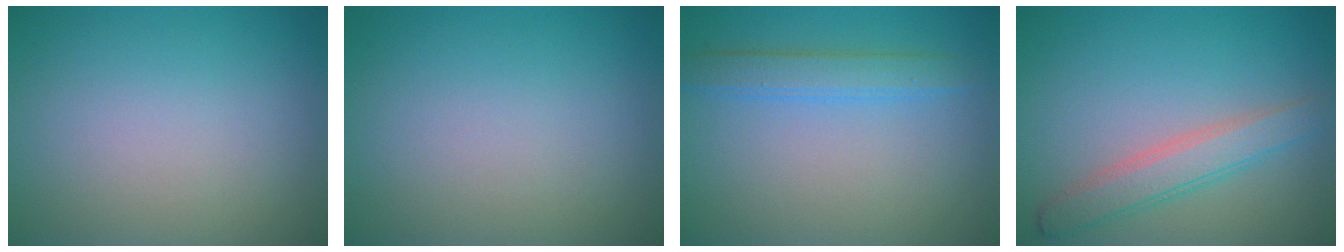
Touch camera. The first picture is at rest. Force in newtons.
{"total": 0.0}
{"total": 2.0, "press": 2.0, "slide": 0.1}
{"total": 3.5, "press": 3.5, "slide": 0.2}